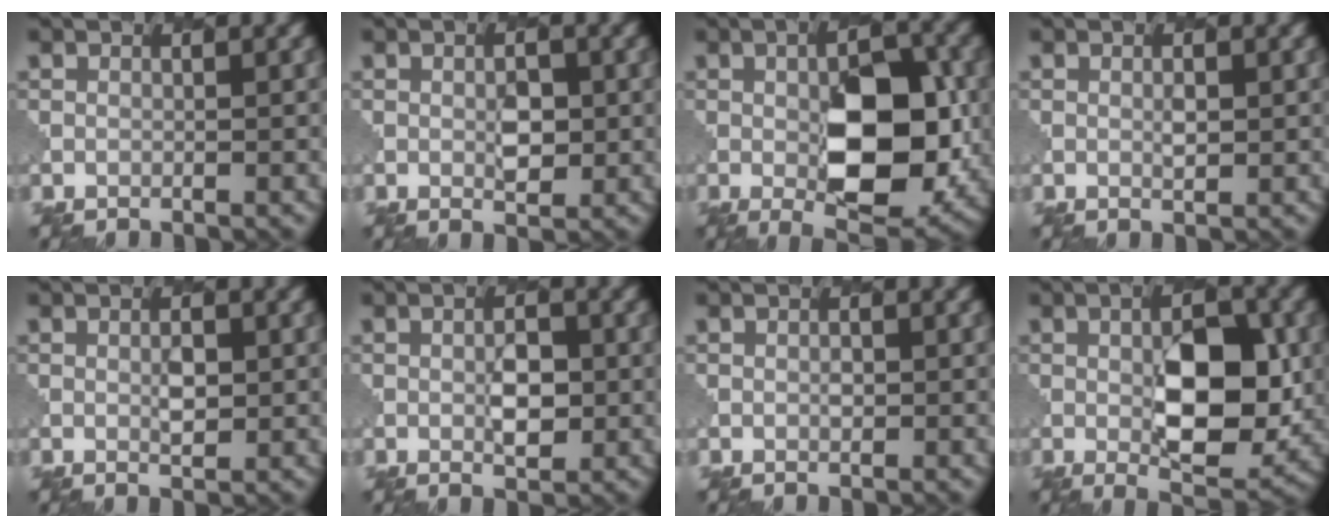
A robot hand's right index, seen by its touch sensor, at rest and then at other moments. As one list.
[{"total": 2.0, "force": [0.2, 1.0, 1.7], "torque": [-0.026, -0.005, 0.006]}, {"total": 9.3, "force": [-0.9, 3.9, 8.4], "torque": [-0.122, 0.000, -0.007]}, {"total": 1.0, "force": [0.4, 0.3, 0.9], "torque": [-0.014, -0.003, 0.008]}, {"total": 1.6, "force": [0.4, 0.6, 1.4], "torque": [-0.023, -0.004, 0.009]}, {"total": 2.6, "force": [0.0, 1.3, 2.3], "torque": [-0.034, -0.002, 0.002]}, {"total": 0.6, "force": [0.1, 0.4, 0.5], "torque": [-0.005, -0.002, 0.003]}, {"total": 8.2, "force": [-0.1, 3.5, 7.4], "torque": [-0.108, -0.004, 0.004]}]